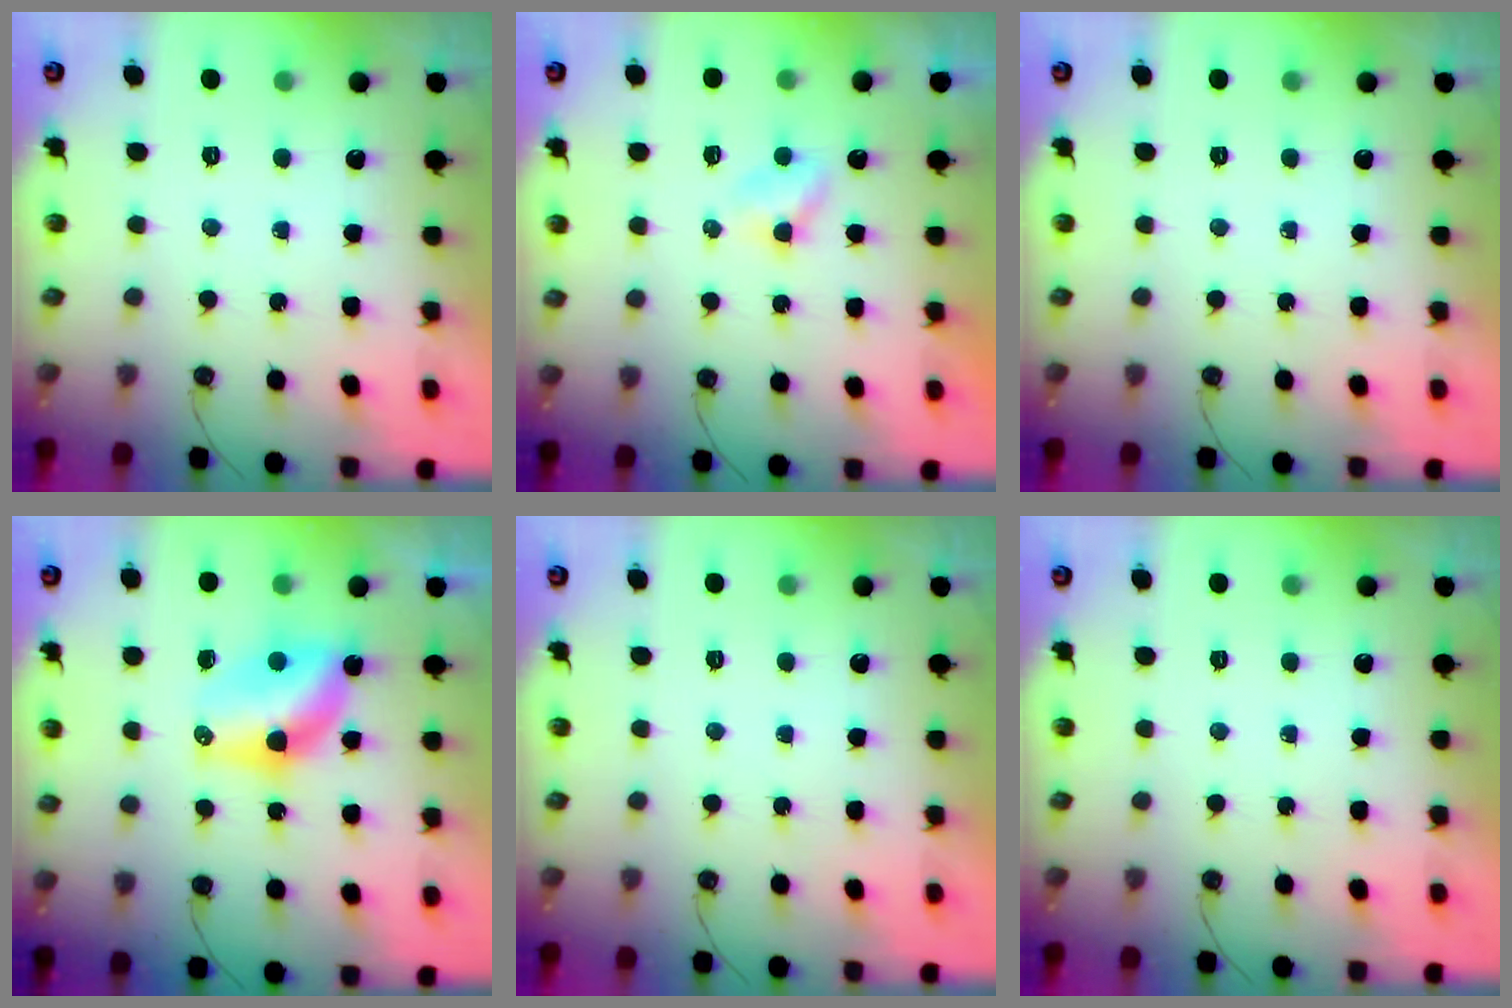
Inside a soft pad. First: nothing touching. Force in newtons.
{"total": 3.1, "press": 3.1, "slide": 0.4}
{"total": 0.0}
{"total": 8.1, "press": 7.9, "slide": 1.8}
{"total": 0.0}
{"total": 0.0}